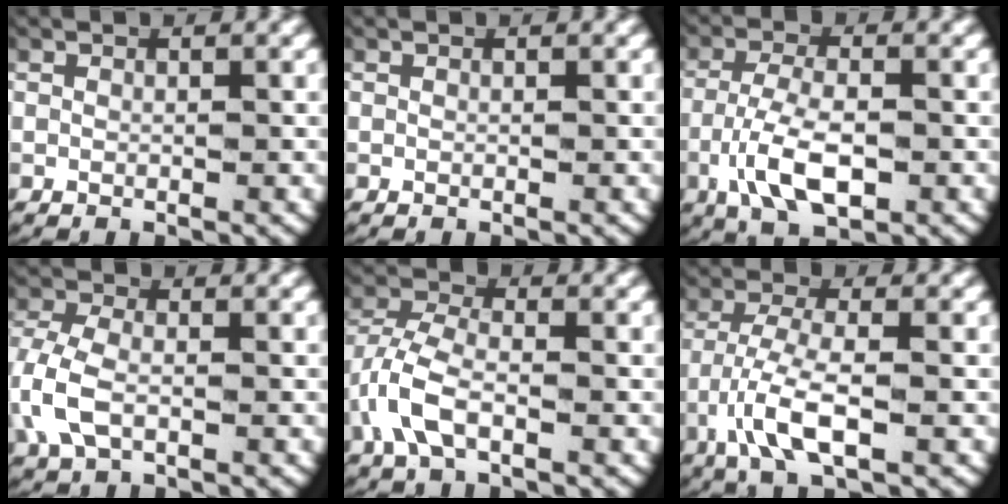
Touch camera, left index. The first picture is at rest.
{"total": 0.0}
{"total": 6.0, "force": [-2.2, 2.8, 4.8], "torque": [-0.102, -0.019, -0.028]}
{"total": 4.7, "force": [-0.7, 3.3, 3.3], "torque": [-0.102, -0.019, -0.003]}
{"total": 4.0, "force": [-1.1, 2.3, 3.0], "torque": [-0.081, -0.008, -0.019]}
{"total": 5.5, "force": [-2.0, 2.3, 4.6], "torque": [-0.114, -0.024, -0.024]}